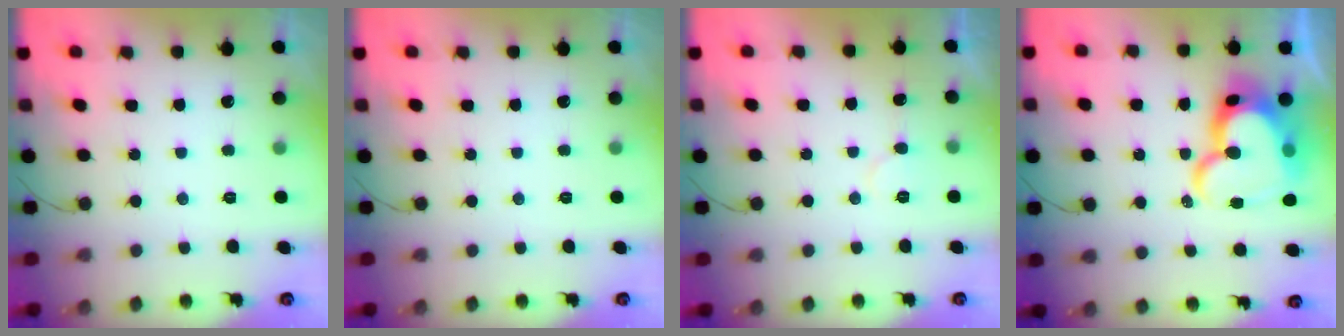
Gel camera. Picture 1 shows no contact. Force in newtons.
{"total": 0.0}
{"total": 5.9, "press": 5.9, "slide": 0.4}
{"total": 19.9, "press": 19.9, "slide": 1.6}